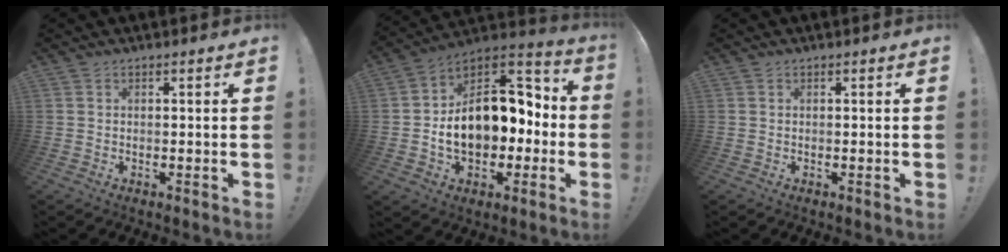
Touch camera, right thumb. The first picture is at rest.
{"total": 19.4, "force": [-1.0, 13.1, 14.2], "torque": [-0.195, 0.009, -0.004]}
{"total": 0.0}